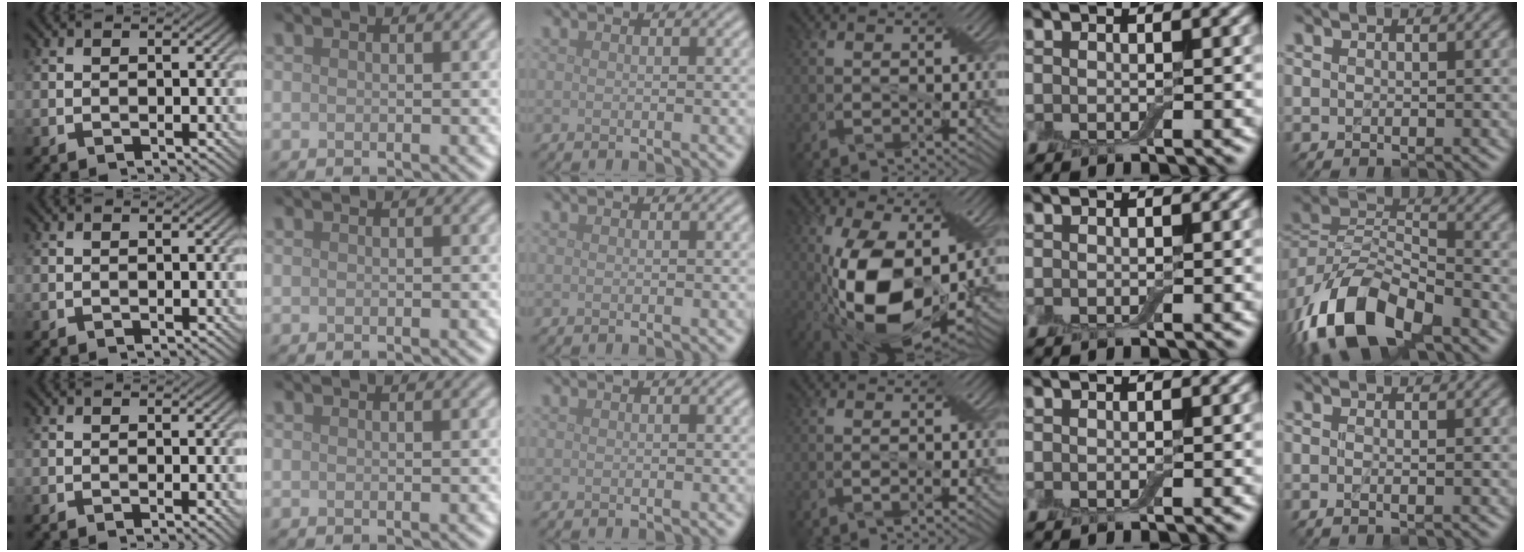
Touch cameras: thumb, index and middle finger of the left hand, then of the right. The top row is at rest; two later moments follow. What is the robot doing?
{"motion": "cut", "object": "aluminum foil"}